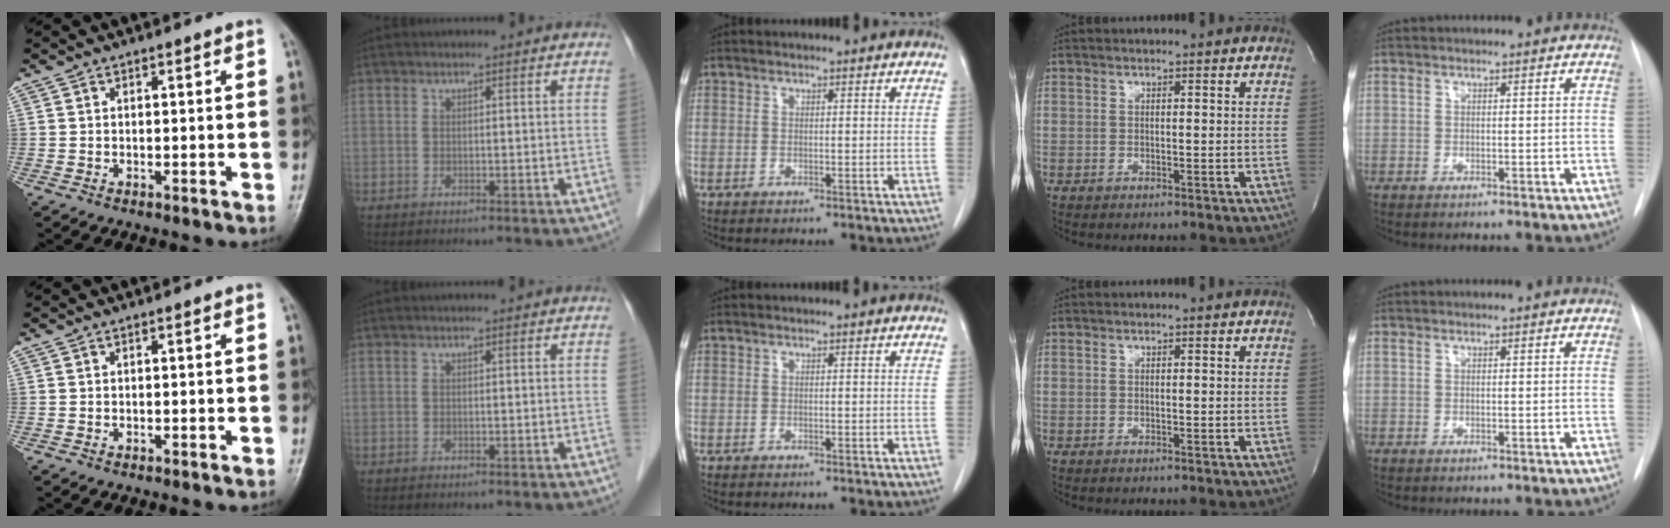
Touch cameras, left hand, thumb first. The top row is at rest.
{}